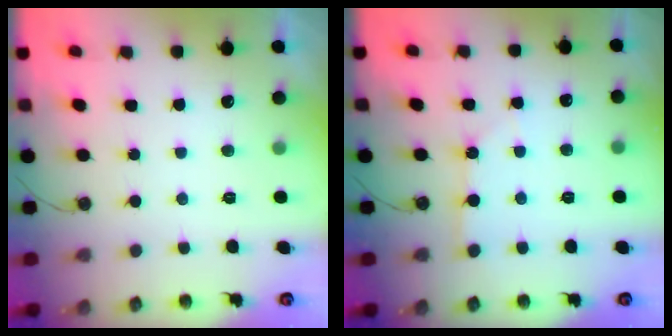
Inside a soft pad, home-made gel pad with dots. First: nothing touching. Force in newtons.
{"total": 2.0, "press": 2.0, "slide": 0.3}